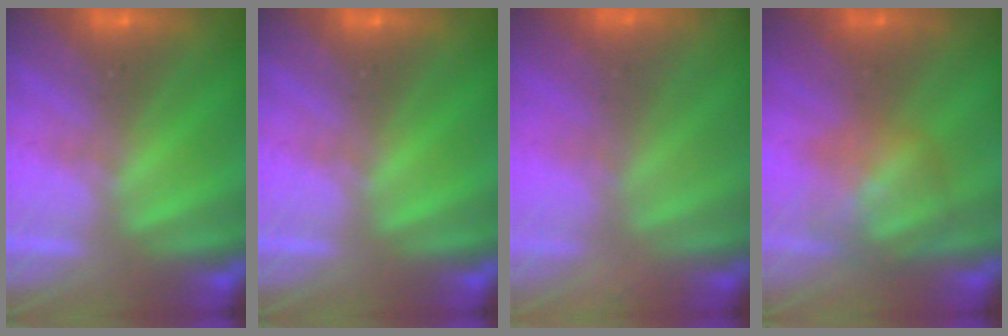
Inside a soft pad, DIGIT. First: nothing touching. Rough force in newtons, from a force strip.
{"total": 0.0}
{"total": 7.6}
{"total": 3.2}